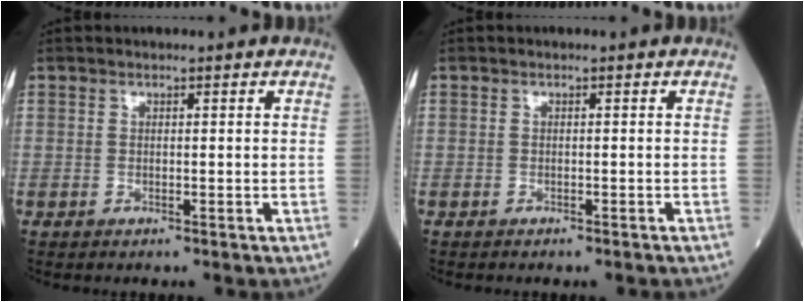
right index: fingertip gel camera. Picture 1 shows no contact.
{"total": 1.2, "force": [-1.1, 0.3, 0.5], "torque": [-0.008, -0.002, -0.015]}